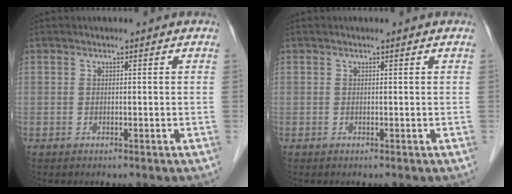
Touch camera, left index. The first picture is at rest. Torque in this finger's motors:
{"motor_torque": [0.17, 0.05, -0.02, -0.01]}